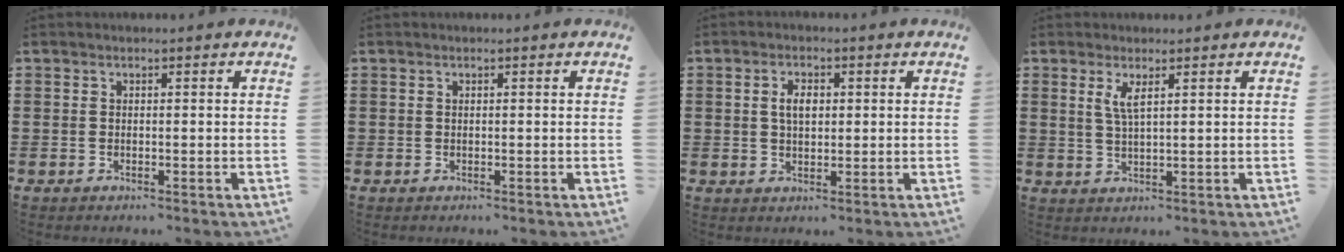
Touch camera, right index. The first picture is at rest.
{"total": 0.0}
{"total": 3.2, "force": [0.5, 1.7, 2.7], "torque": [-0.048, 0.005, 0.005]}
{"total": 3.0, "force": [1.4, 0.6, 2.5], "torque": [-0.054, 0.003, 0.024]}